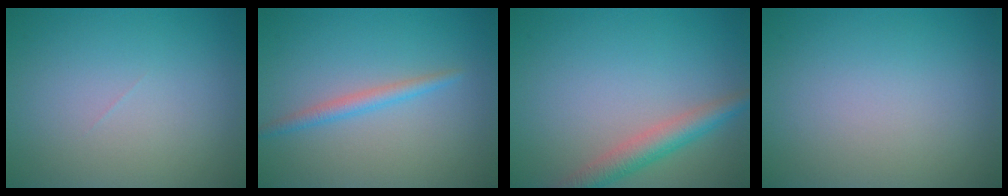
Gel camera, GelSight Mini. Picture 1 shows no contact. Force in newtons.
{"total": 1.7, "press": 1.7, "slide": 0.1}
{"total": 3.5, "press": 3.5, "slide": 0.1}
{"total": 0.0}